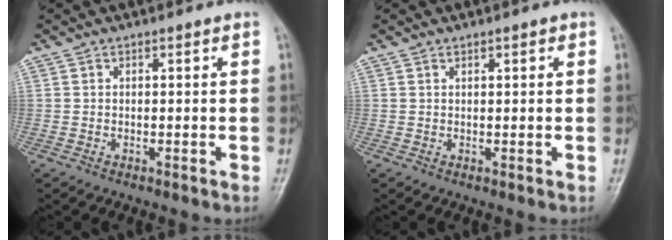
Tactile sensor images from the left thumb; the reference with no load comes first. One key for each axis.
{"total": 0.9, "fx": 0.5, "fy": 0.3, "fz": 0.7, "tx": -0.007, "ty": 0.000, "tz": 0.007}